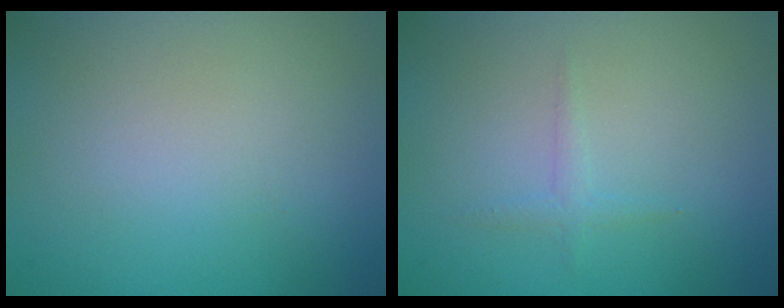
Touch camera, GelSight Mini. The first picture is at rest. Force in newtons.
{"total": 0.9, "press": 0.9, "slide": 0.0}